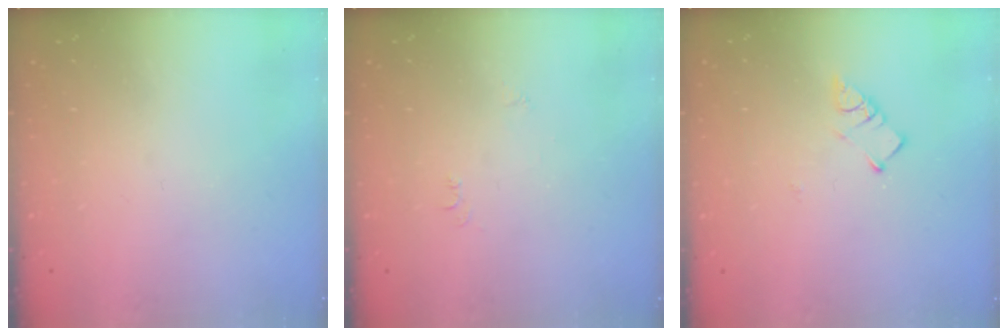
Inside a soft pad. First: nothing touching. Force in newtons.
{"total": 4.0, "press": 4.0, "slide": 0.6}
{"total": 3.7, "press": 3.7, "slide": 0.2}